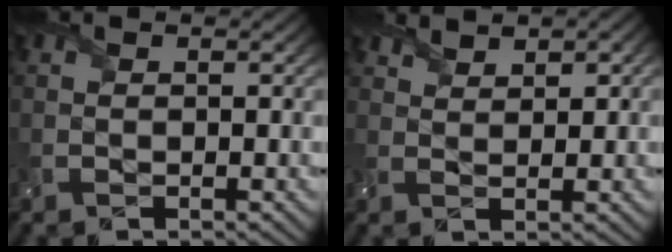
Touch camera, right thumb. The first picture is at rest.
{"total": 2.5, "force": [2.4, 0.7, 0.6], "torque": [-0.013, 0.004, 0.049]}